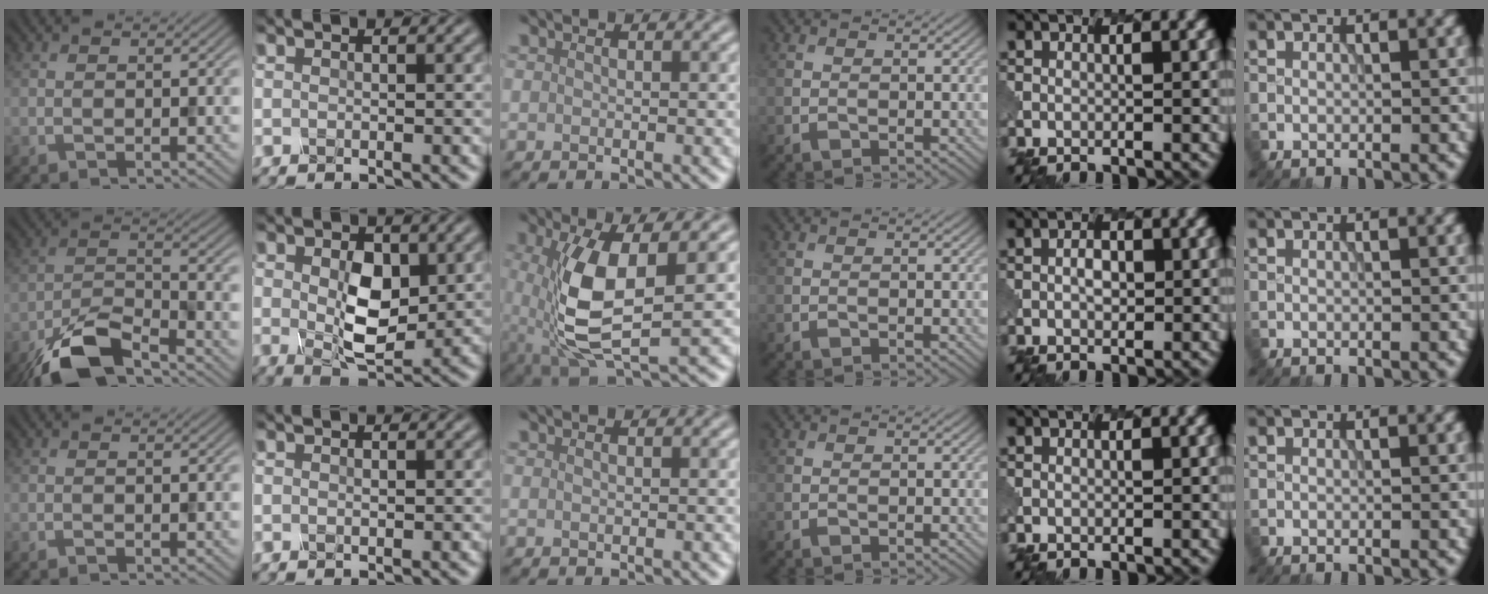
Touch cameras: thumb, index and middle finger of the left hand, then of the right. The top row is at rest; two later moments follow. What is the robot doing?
{"motion": "press", "object": "mechanical pencil"}